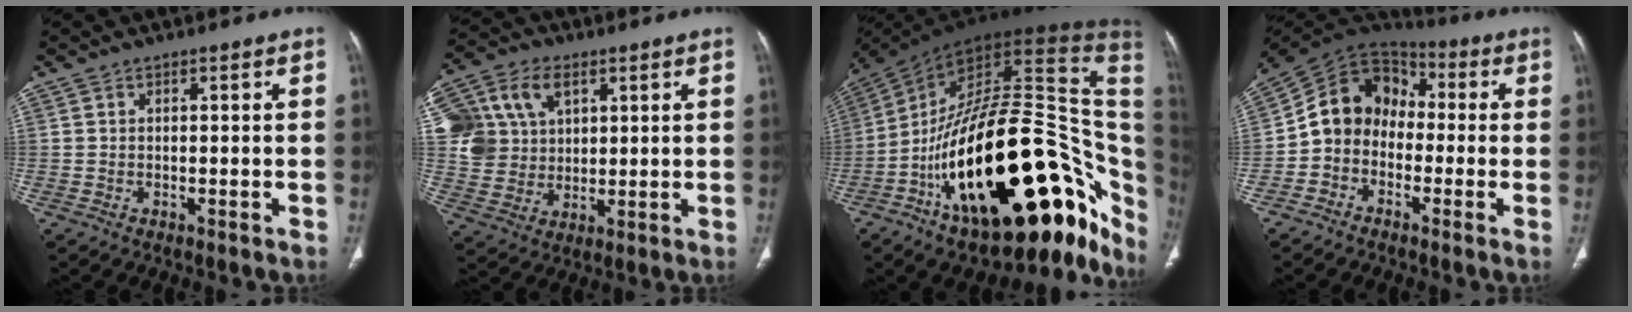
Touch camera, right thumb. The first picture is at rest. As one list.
[{"total": 15.0, "force": [5.0, 11.8, 7.9], "torque": [-0.143, 0.011, 0.100]}, {"total": 44.9, "force": [-10.9, 19.6, 38.9], "torque": [-0.463, 0.089, -0.165]}, {"total": 11.8, "force": [-1.6, 9.7, 6.5], "torque": [-0.090, 0.056, -0.047]}]